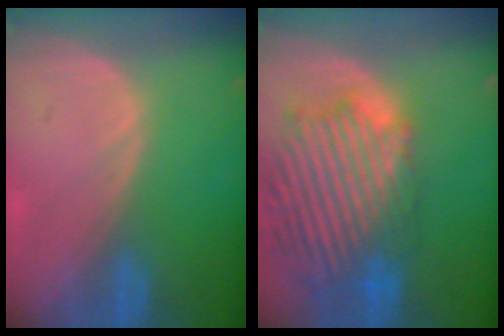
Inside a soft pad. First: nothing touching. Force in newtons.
{"total": 14.3, "press": 12.3, "slide": 7.4}